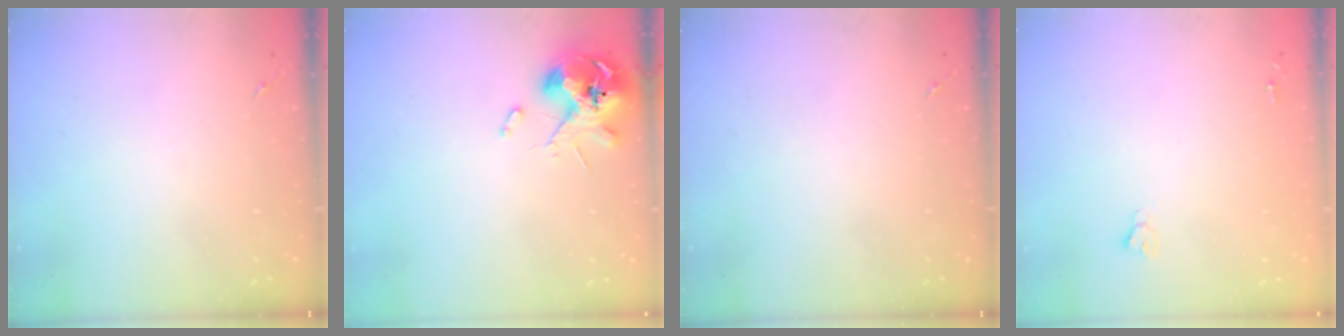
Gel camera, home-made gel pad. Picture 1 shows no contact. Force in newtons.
{"total": 10.5, "press": 10.4, "slide": 1.6}
{"total": 0.0}
{"total": 2.7, "press": 2.7, "slide": 0.0}